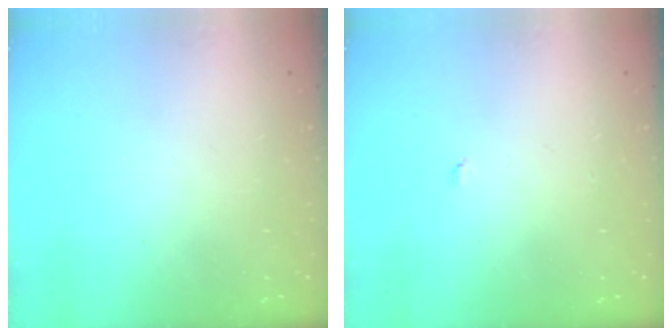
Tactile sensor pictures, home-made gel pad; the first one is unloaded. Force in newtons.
{"total": 2.9, "press": 2.9, "slide": 0.3}